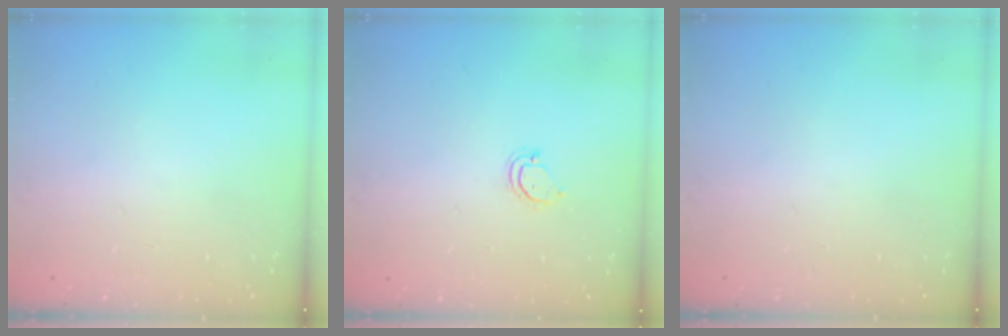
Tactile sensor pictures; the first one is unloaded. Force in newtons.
{"total": 3.0, "press": 3.0, "slide": 0.2}
{"total": 0.0}